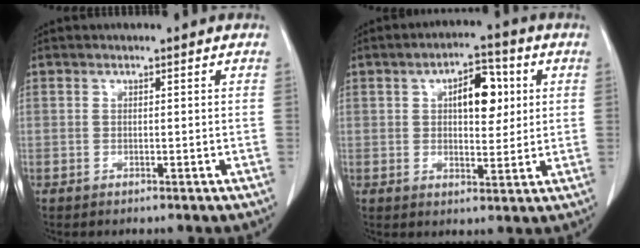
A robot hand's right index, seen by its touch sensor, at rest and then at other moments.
{"total": 7.7, "force": [2.0, 3.5, 6.5], "torque": [-0.095, 0.014, 0.032]}